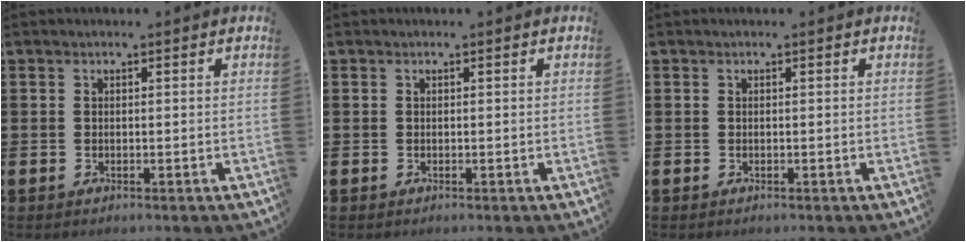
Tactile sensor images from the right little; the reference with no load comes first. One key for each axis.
{"total": 0.0}
{"total": 0.0}